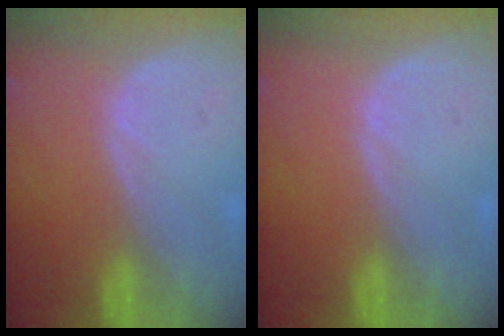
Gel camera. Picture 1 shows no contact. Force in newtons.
{"total": 0.0}